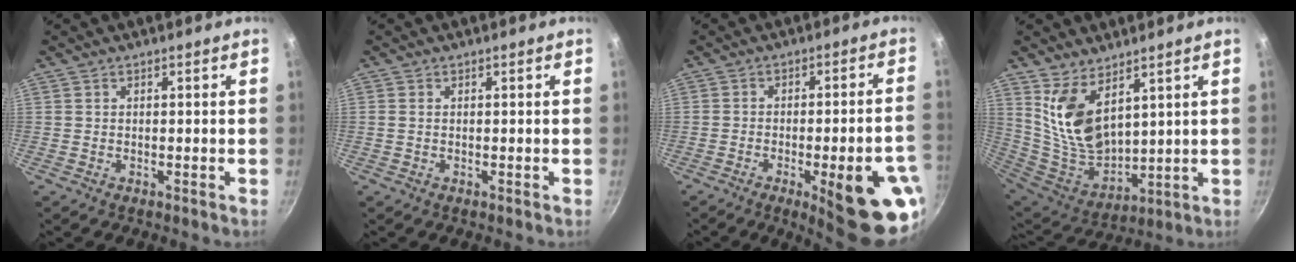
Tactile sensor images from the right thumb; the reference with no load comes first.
{"total": 0.6, "force": [0.0, 0.4, 0.5], "torque": [-0.010, 0.001, -0.001]}
{"total": 18.4, "force": [-7.2, 4.7, 16.2], "torque": [-0.174, 0.025, -0.086]}
{"total": 13.0, "force": [6.7, 6.8, 8.9], "torque": [-0.149, -0.077, 0.149]}